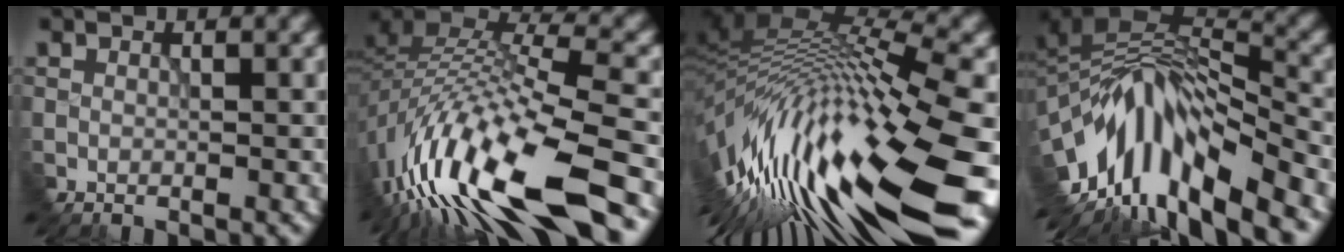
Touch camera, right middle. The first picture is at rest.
{"total": 14.3, "force": [-7.4, 4.2, 11.5], "torque": [-0.234, 0.016, -0.132]}
{"total": 16.6, "force": [-4.8, 4.7, 15.2], "torque": [-0.265, 0.004, -0.085]}
{"total": 13.0, "force": [-5.3, 5.4, 10.6], "torque": [-0.200, 0.019, -0.088]}